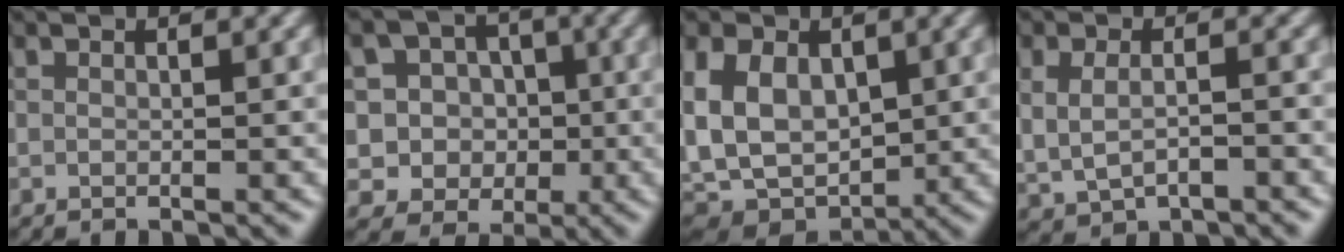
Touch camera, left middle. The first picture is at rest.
{"total": 6.1, "force": [0.2, 5.9, 1.7], "torque": [-0.021, 0.024, -0.018]}
{"total": 7.7, "force": [0.4, 5.2, 5.6], "torque": [-0.135, -0.003, 0.004]}
{"total": 2.7, "force": [-0.2, 1.6, 2.1], "torque": [-0.048, -0.006, 0.003]}